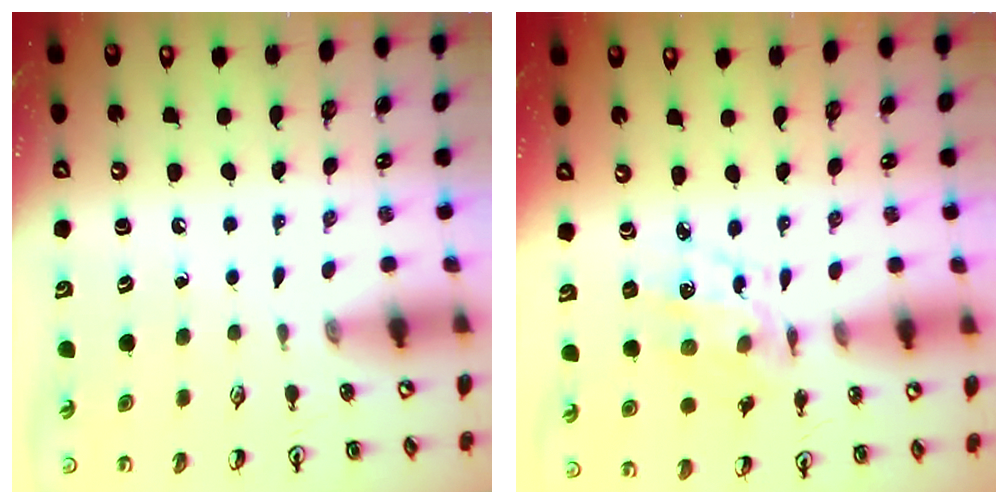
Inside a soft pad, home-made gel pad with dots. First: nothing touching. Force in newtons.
{"total": 7.8, "press": 7.7, "slide": 0.7}